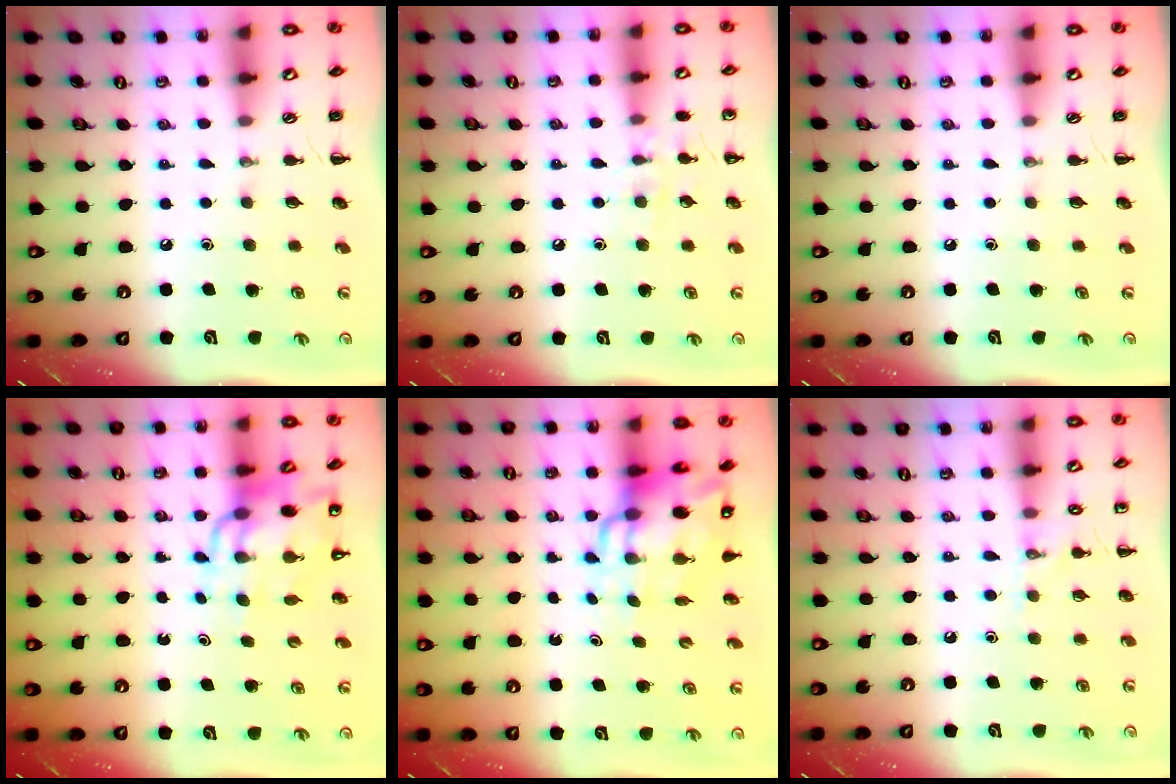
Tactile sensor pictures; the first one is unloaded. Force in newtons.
{"total": 6.7, "press": 6.5, "slide": 1.5}
{"total": 0.0}
{"total": 12.4, "press": 11.8, "slide": 3.9}
{"total": 10.6, "press": 10.1, "slide": 3.2}
{"total": 8.0, "press": 7.8, "slide": 1.8}